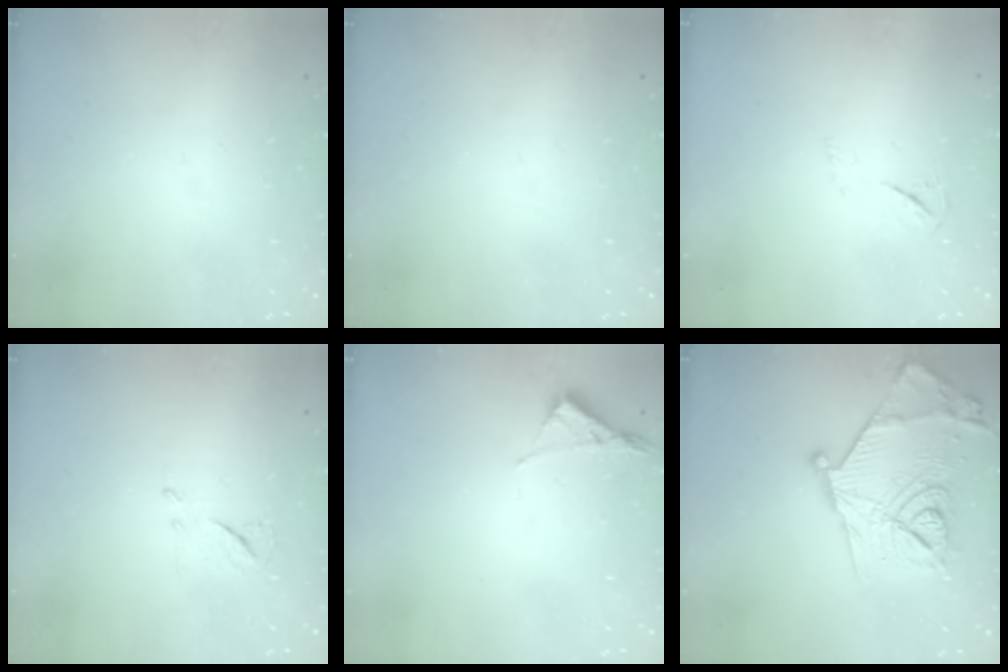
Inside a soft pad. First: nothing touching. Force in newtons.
{"total": 0.0}
{"total": 3.1, "press": 3.1, "slide": 0.5}
{"total": 6.8, "press": 6.7, "slide": 0.6}
{"total": 3.1, "press": 3.1, "slide": 0.5}
{"total": 22.3, "press": 22.3, "slide": 1.1}